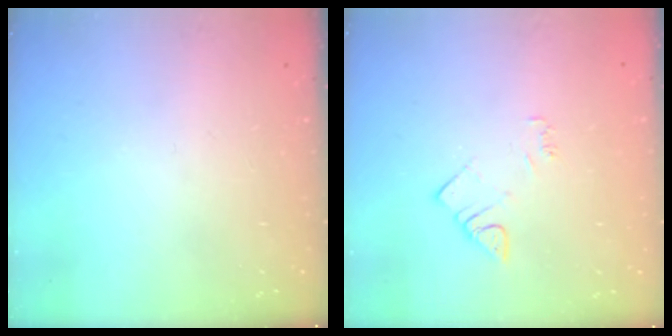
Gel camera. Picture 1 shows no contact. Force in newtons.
{"total": 4.5, "press": 4.5, "slide": 0.5}